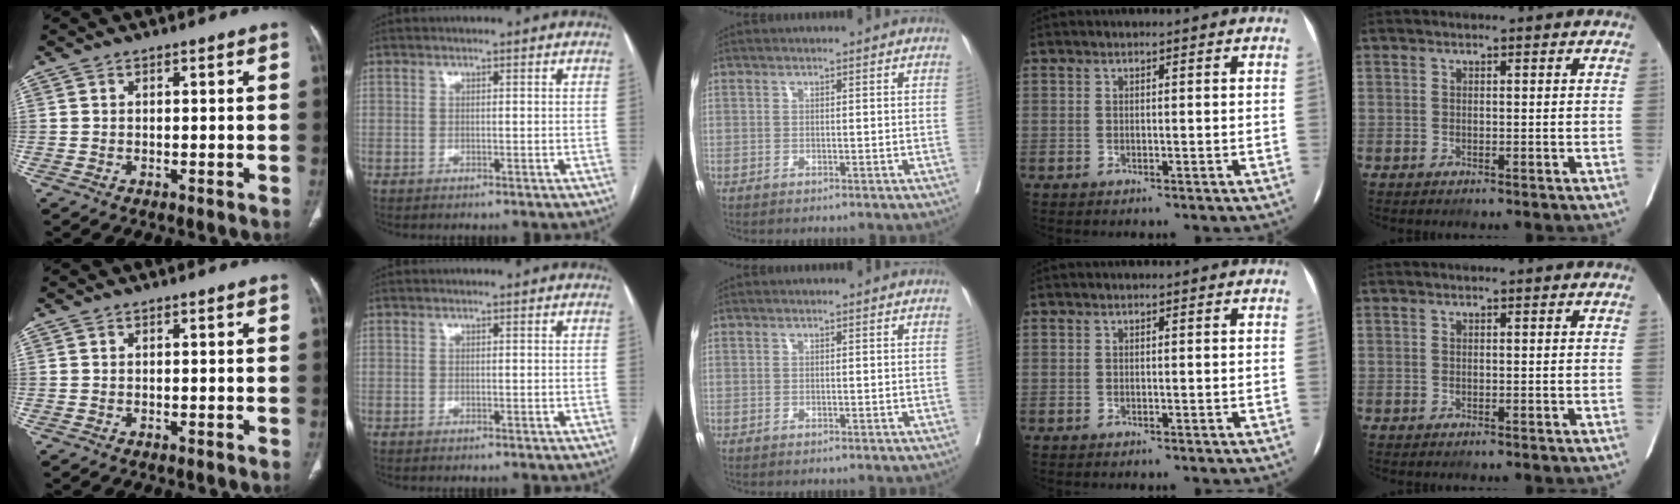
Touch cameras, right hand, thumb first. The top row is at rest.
{}